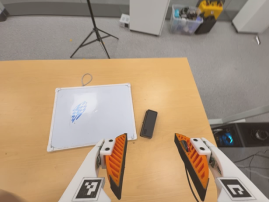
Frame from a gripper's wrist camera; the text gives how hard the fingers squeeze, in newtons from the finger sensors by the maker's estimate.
{"total": 0.0}